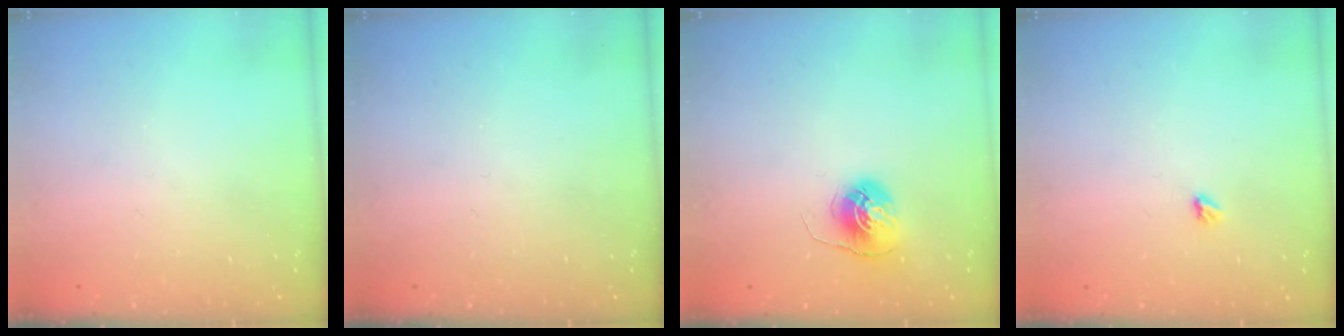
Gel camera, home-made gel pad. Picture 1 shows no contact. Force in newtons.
{"total": 0.0}
{"total": 6.1, "press": 6.1, "slide": 0.4}
{"total": 2.9, "press": 2.9, "slide": 0.5}